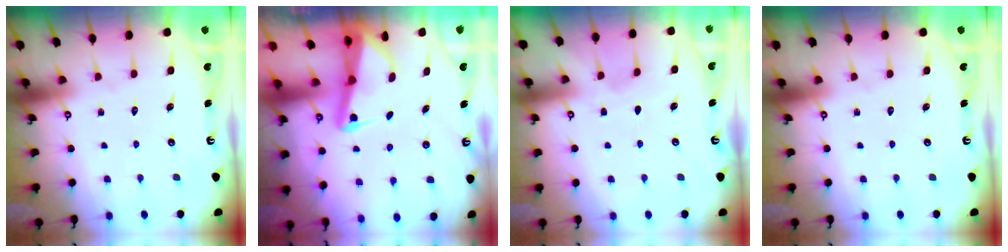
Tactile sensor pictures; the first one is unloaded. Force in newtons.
{"total": 2.6, "press": 2.5, "slide": 0.6}
{"total": 2.8, "press": 2.8, "slide": 0.4}
{"total": 0.0}